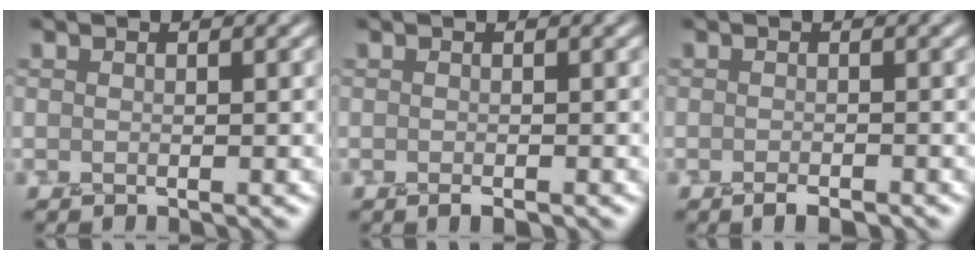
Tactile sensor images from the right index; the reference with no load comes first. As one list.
[{"total": 0.8, "force": [-0.5, 0.3, 0.6], "torque": [-0.008, -0.002, -0.009]}, {"total": 1.4, "force": [-1.0, 0.4, 0.9], "torque": [-0.012, 0.000, -0.017]}]